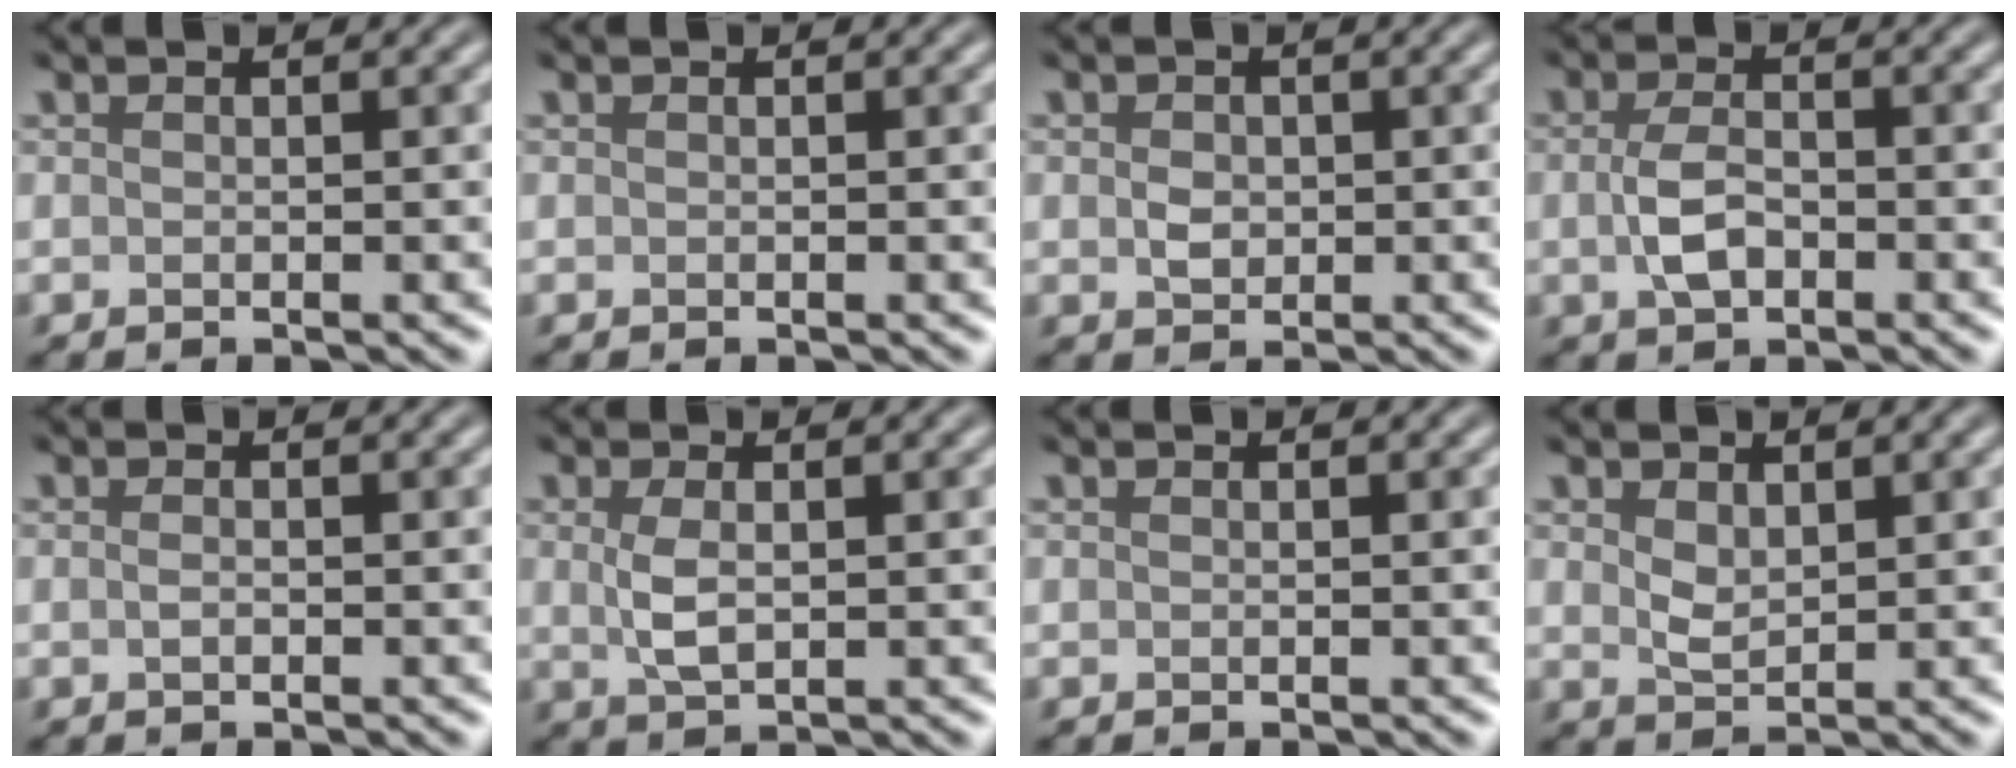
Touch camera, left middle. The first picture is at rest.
{"total": 0.0}
{"total": 1.6, "force": [0.0, 1.3, 0.9], "torque": [-0.019, -0.002, 0.000]}
{"total": 3.0, "force": [-0.6, 1.7, 2.4], "torque": [-0.052, -0.001, -0.013]}
{"total": 0.7, "force": [-0.2, 0.4, 0.5], "torque": [-0.013, 0.000, -0.003]}
{"total": 2.4, "force": [0.3, 1.1, 2.1], "torque": [-0.054, -0.002, 0.007]}
{"total": 0.0}
{"total": 1.9, "force": [0.8, 1.1, 1.3], "torque": [-0.031, -0.003, 0.021]}